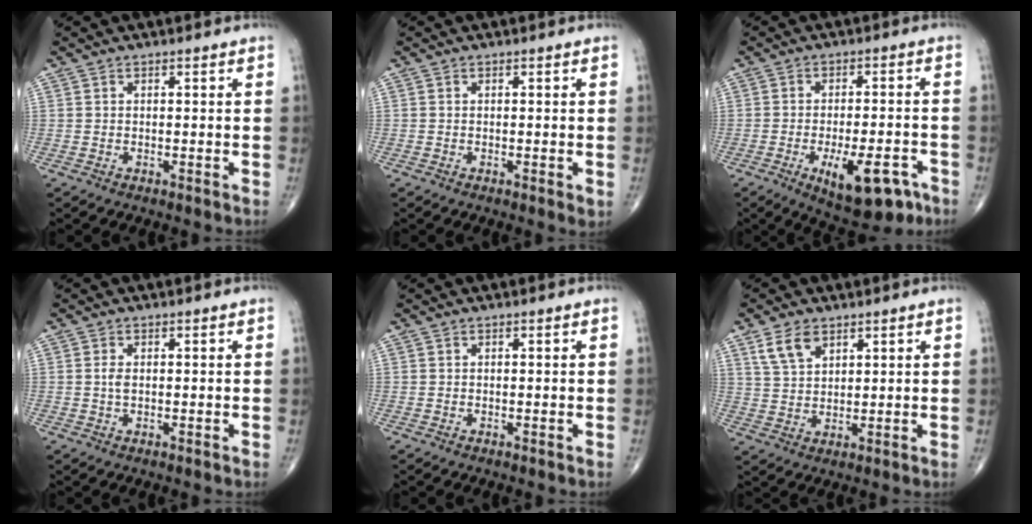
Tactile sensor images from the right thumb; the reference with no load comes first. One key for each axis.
{"total": 1.2, "fx": -0.2, "fy": 0.3, "fz": 1.1, "tx": -0.019, "ty": -0.004, "tz": -0.004}
{"total": 12.9, "fx": -6.0, "fy": 5.2, "fz": 10.1, "tx": -0.134, "ty": 0.017, "tz": -0.076}
{"total": 1.4, "fx": 0.1, "fy": 0.7, "fz": 1.3, "tx": -0.027, "ty": -0.002, "tz": 0.001}
{"total": 0.0}
{"total": 5.9, "fx": 3.5, "fy": 3.4, "fz": 3.4, "tx": -0.055, "ty": -0.014, "tz": 0.073}